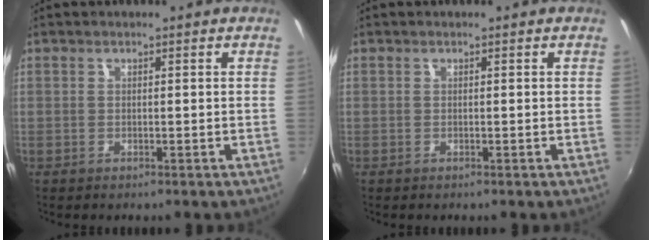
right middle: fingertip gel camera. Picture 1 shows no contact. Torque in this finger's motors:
{"motor_torque": [-0.08, 0.06, 0.00, 0.00]}